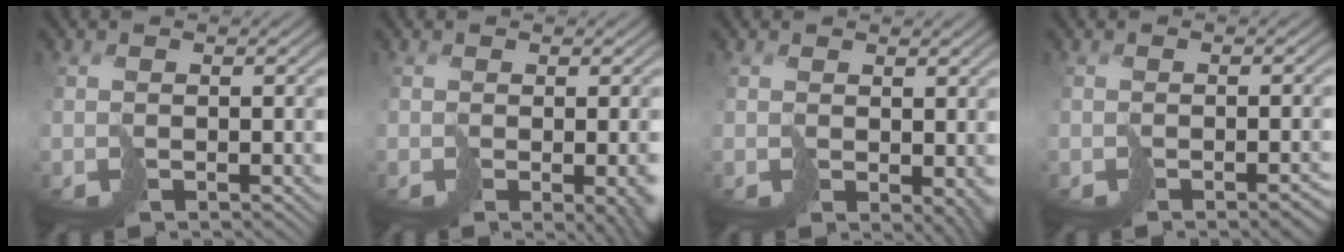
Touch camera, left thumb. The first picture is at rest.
{"total": 3.8, "force": [-1.3, 1.0, 3.4], "torque": [-0.042, -0.009, -0.015]}
{"total": 3.0, "force": [0.0, 1.9, 2.3], "torque": [-0.033, -0.011, 0.002]}
{"total": 2.2, "force": [-1.5, 0.4, 1.6], "torque": [-0.019, 0.000, -0.022]}